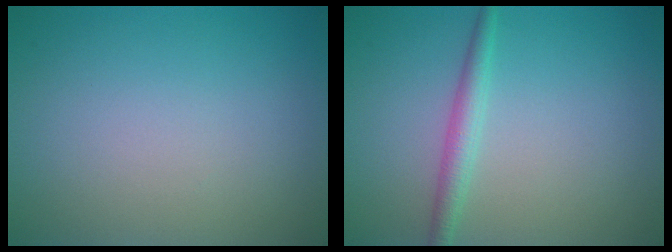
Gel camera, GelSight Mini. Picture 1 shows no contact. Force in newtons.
{"total": 2.0, "press": 2.0, "slide": 0.1}